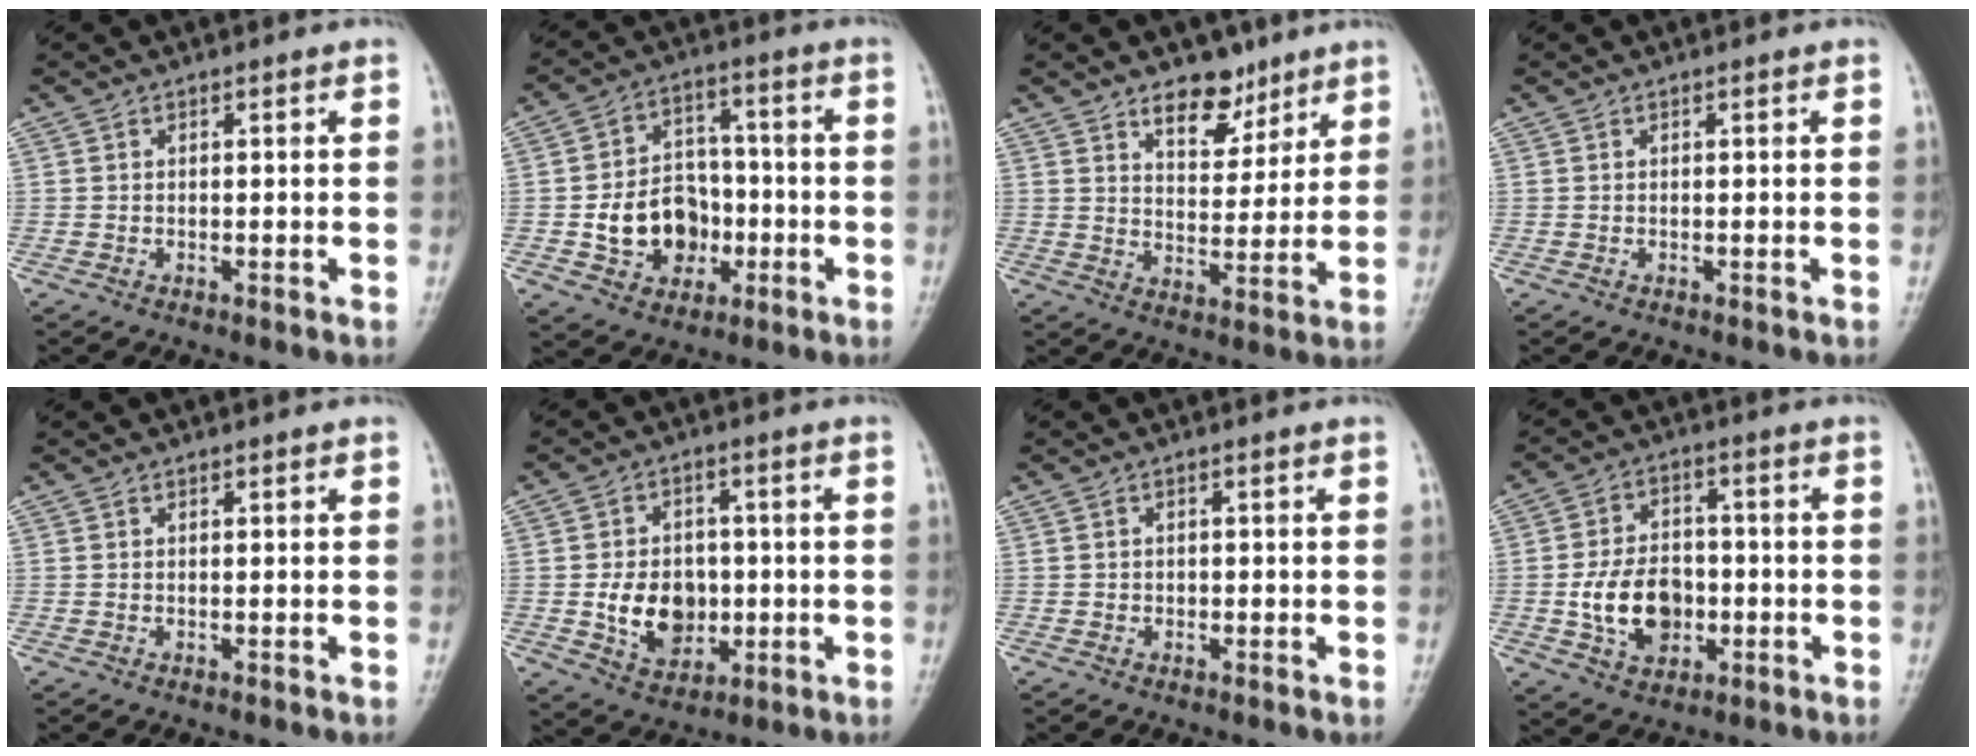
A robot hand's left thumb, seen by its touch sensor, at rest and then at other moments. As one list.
[{"total": 12.3, "force": [-2.9, 9.9, 6.7], "torque": [-0.066, 0.031, -0.047]}, {"total": 8.2, "force": [5.7, 4.5, 3.8], "torque": [-0.026, -0.039, 0.094]}, {"total": 0.0}, {"total": 0.0}, {"total": 10.4, "force": [-1.2, 7.9, 6.6], "torque": [-0.073, 0.000, -0.011]}, {"total": 0.8, "force": [-0.2, 0.7, 0.2], "torque": [0.004, 0.004, -0.005]}, {"total": 11.3, "force": [-2.1, 8.1, 7.6], "torque": [-0.106, 0.015, -0.033]}]